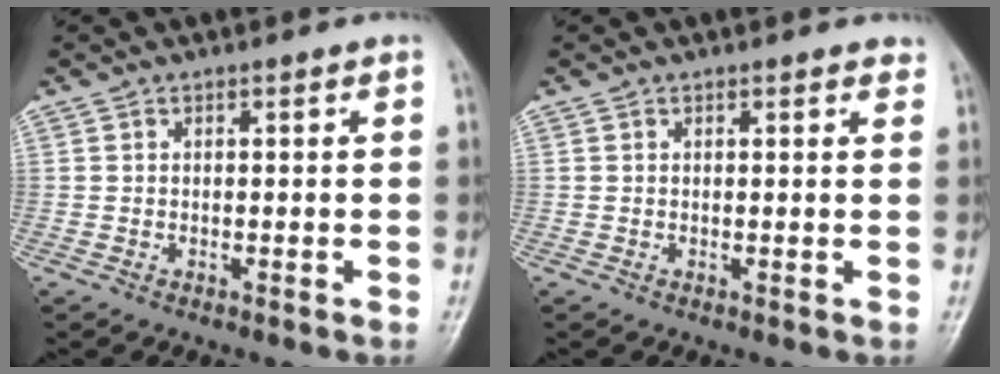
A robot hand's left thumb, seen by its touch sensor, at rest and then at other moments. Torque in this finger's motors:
{"motor_torque": [-0.18, -0.06, 0.14, 0.05, 0.04]}